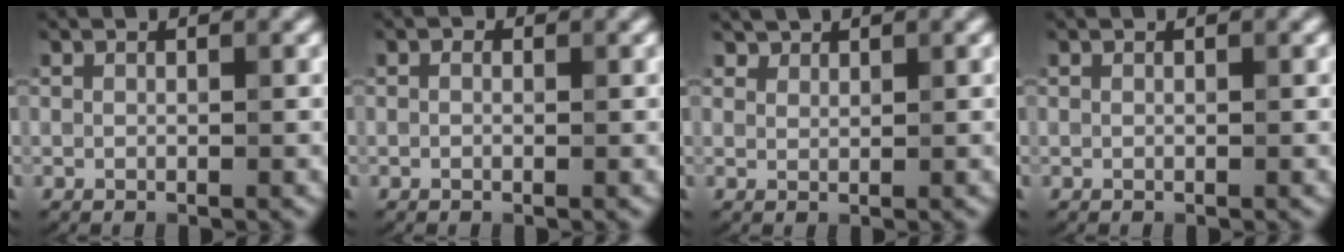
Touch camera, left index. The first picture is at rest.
{"total": 0.6, "force": [0.1, 0.5, 0.3], "torque": [-0.003, -0.005, -0.003]}
{"total": 1.7, "force": [1.6, 0.6, 0.3], "torque": [-0.009, -0.006, 0.037]}
{"total": 0.0}